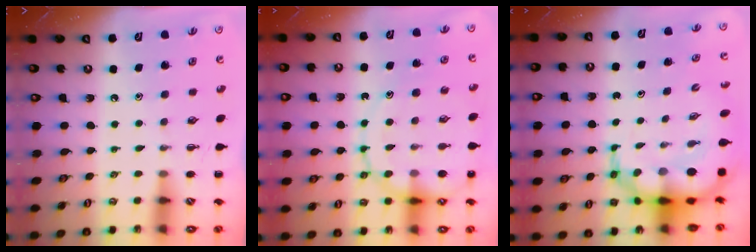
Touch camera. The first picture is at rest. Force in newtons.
{"total": 15.9, "press": 15.5, "slide": 3.7}
{"total": 12.7, "press": 12.2, "slide": 3.7}